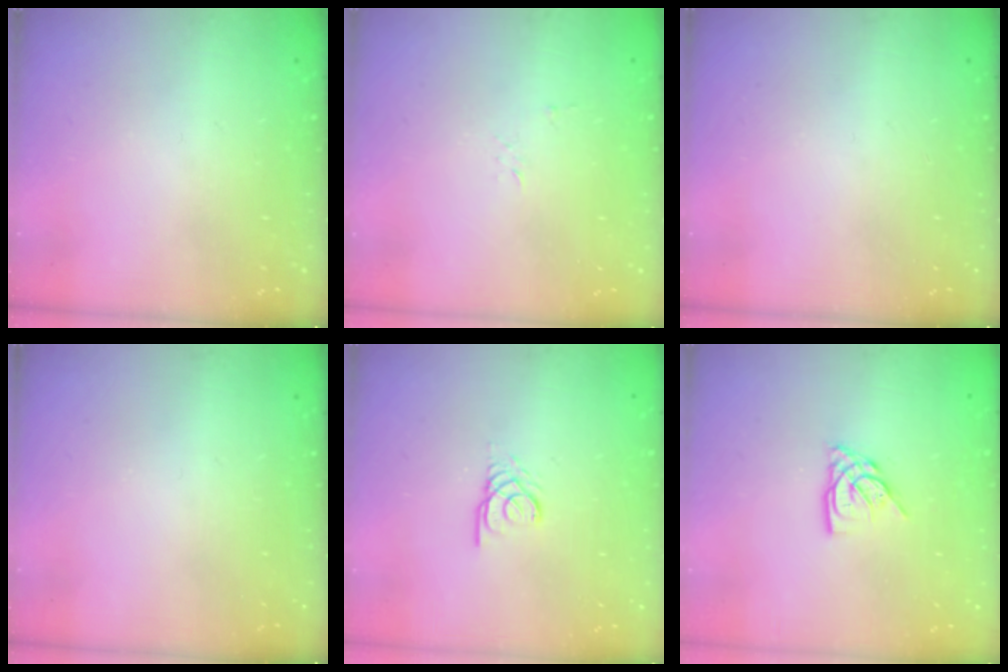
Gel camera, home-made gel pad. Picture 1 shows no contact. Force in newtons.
{"total": 2.7, "press": 2.7, "slide": 0.3}
{"total": 0.0}
{"total": 0.0}
{"total": 2.4, "press": 2.4, "slide": 0.1}
{"total": 6.4, "press": 6.4, "slide": 0.7}